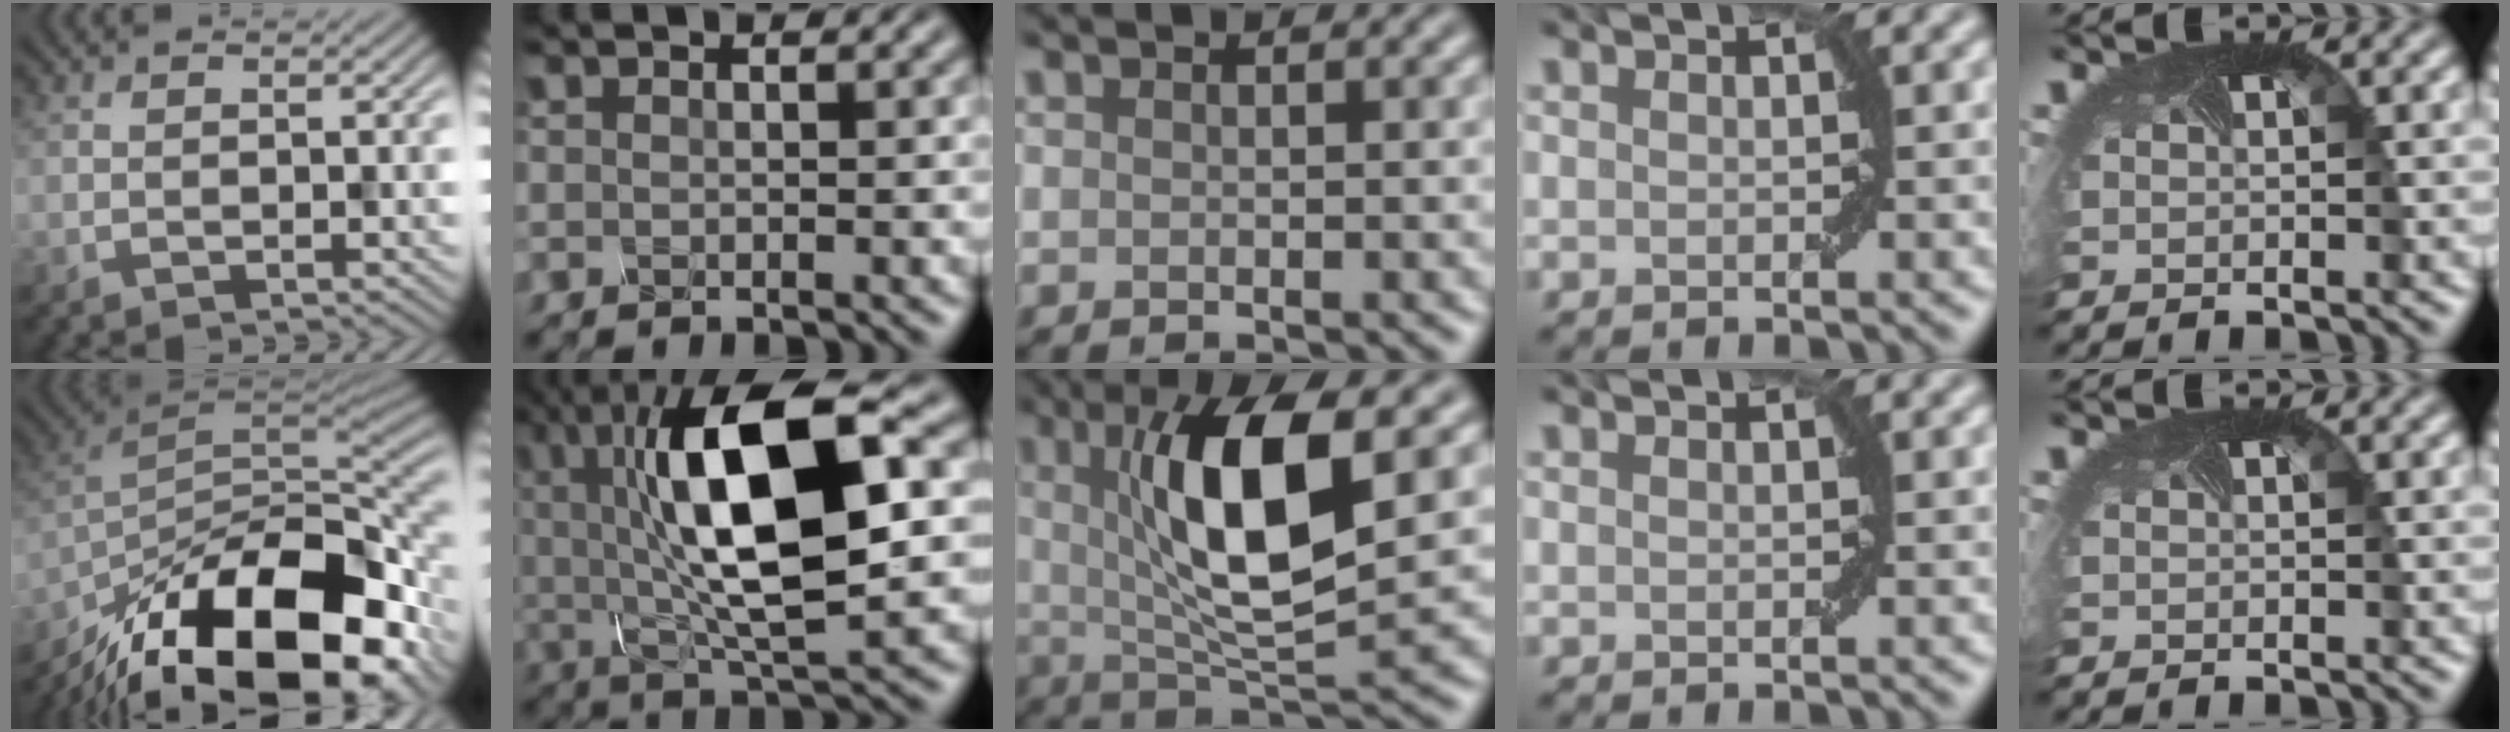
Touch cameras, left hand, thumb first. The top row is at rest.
{"thumb": {"total": 19.8, "force": [-11.6, 8.8, 13.4], "torque": [-0.246, -0.029, -0.182]}, "index": {"total": 14.0, "force": [2.5, 4.9, 12.9], "torque": [-0.213, 0.013, 0.036]}, "middle": {"total": 9.6, "force": [2.2, 2.6, 9.0], "torque": [-0.148, -0.006, 0.042]}}